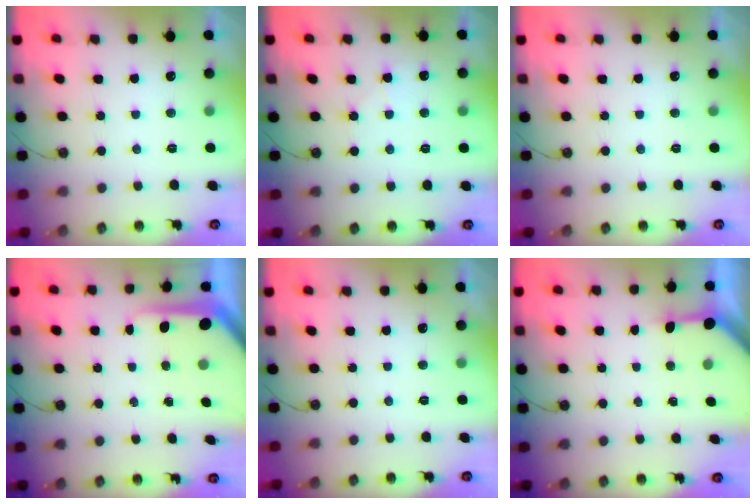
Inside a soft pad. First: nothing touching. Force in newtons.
{"total": 4.1, "press": 4.1, "slide": 0.7}
{"total": 0.0}
{"total": 6.7, "press": 6.7, "slide": 0.3}
{"total": 0.0}
{"total": 3.3, "press": 3.3, "slide": 0.4}